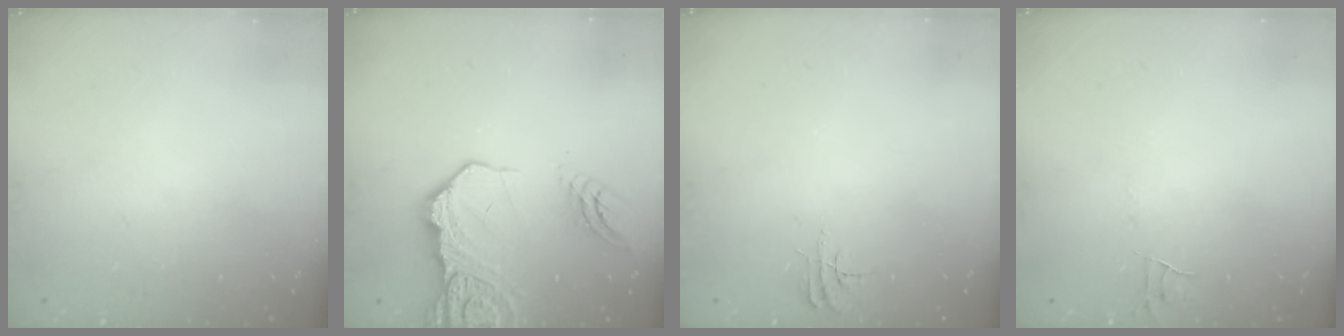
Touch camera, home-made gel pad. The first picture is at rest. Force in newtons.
{"total": 15.9, "press": 15.7, "slide": 1.8}
{"total": 4.7, "press": 4.6, "slide": 0.3}
{"total": 3.5, "press": 3.5, "slide": 0.3}